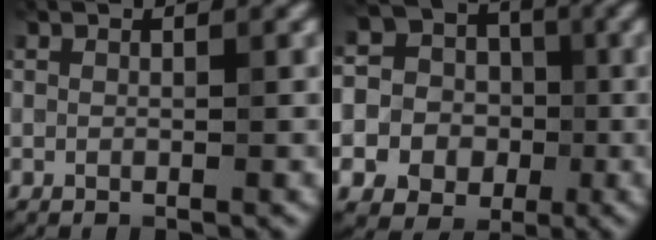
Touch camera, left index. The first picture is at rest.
{"total": 12.0, "force": [-2.3, 11.3, 3.4], "torque": [-0.111, 0.000, -0.053]}